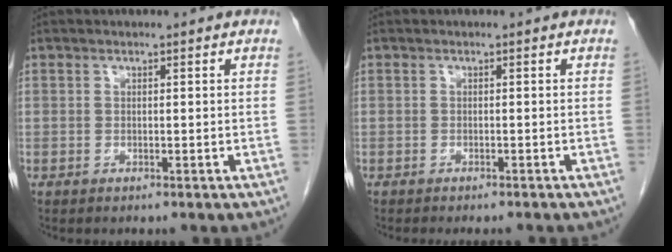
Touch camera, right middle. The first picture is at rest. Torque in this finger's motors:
{"motor_torque": [0.35, -0.20, 0.01, 0.01]}